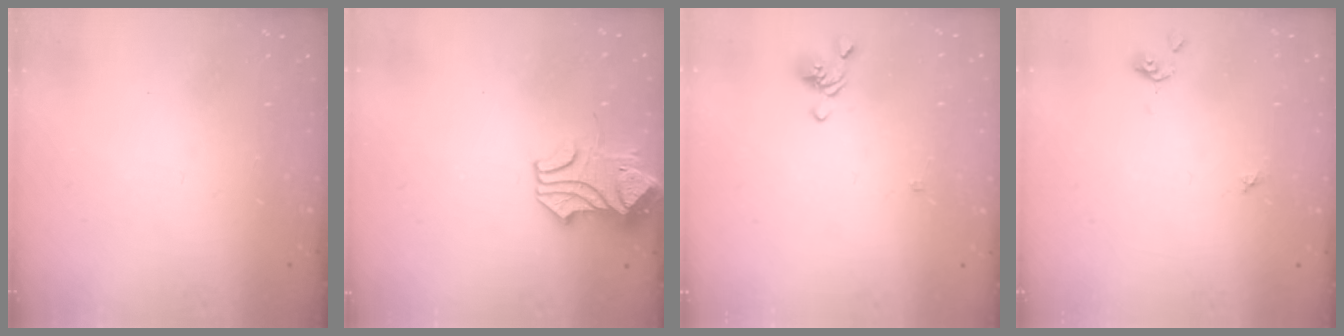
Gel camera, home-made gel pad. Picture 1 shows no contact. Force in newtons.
{"total": 1.6, "press": 1.5, "slide": 0.5}
{"total": 0.7, "press": 0.0, "slide": 0.7}
{"total": 2.1, "press": 2.1, "slide": 0.4}